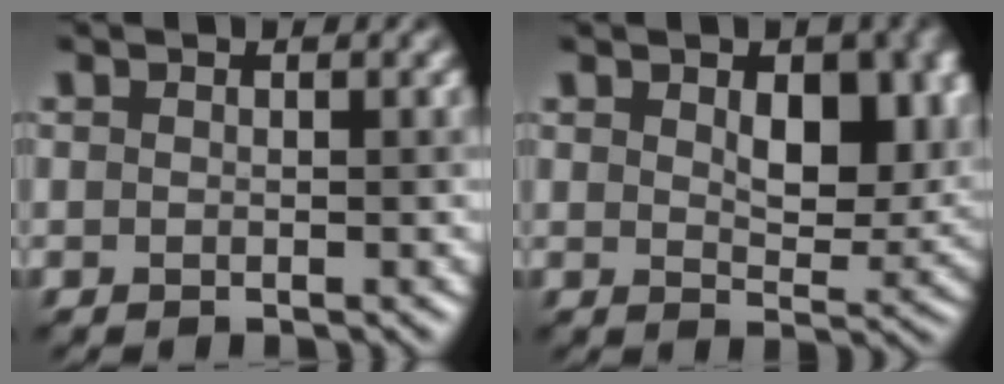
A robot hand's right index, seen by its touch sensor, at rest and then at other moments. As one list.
[{"total": 7.0, "force": [2.0, 3.9, 5.4], "torque": [-0.073, -0.008, 0.044]}]